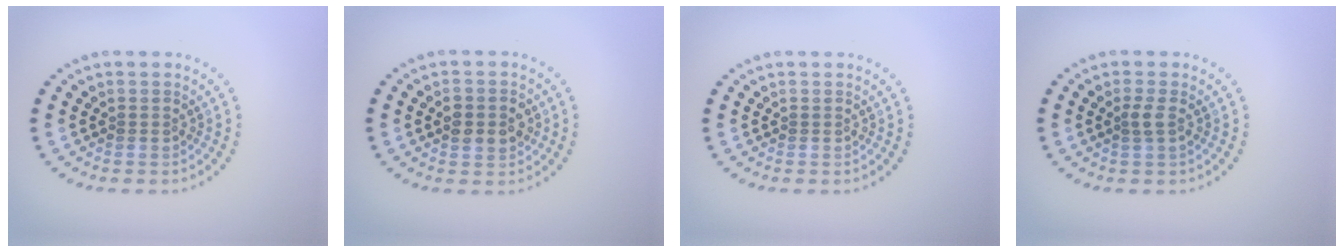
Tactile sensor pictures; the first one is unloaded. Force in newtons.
{"total": 2.9, "press": 2.9, "slide": 0.1}
{"total": 0.0}
{"total": 1.3, "press": 1.1, "slide": 0.5}